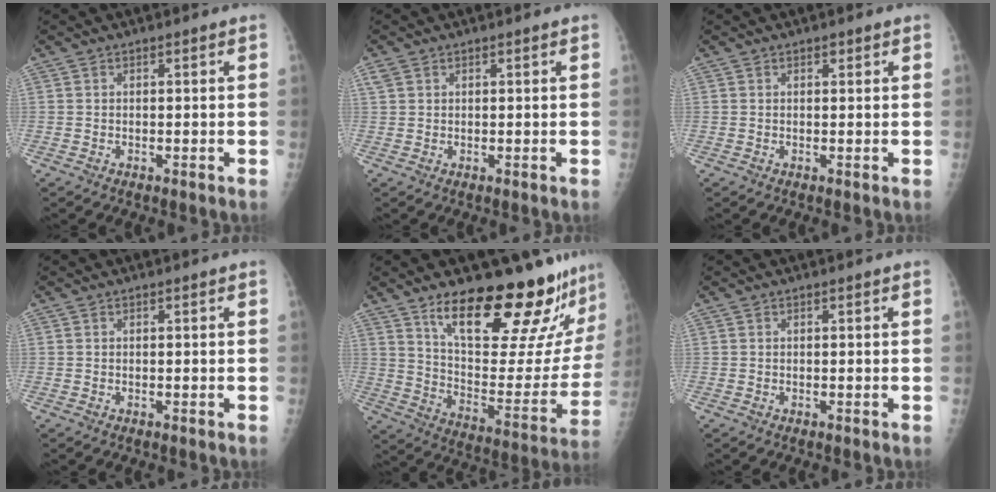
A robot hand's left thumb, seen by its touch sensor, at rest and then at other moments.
{"total": 1.6, "force": [0.9, 1.2, 0.6], "torque": [-0.009, 0.006, 0.019]}
{"total": 0.8, "force": [0.5, 0.4, 0.4], "torque": [0.001, -0.002, 0.005]}
{"total": 0.0}
{"total": 26.8, "force": [20.2, 7.2, 16.1], "torque": [-0.192, -0.116, 0.294]}
{"total": 0.0}